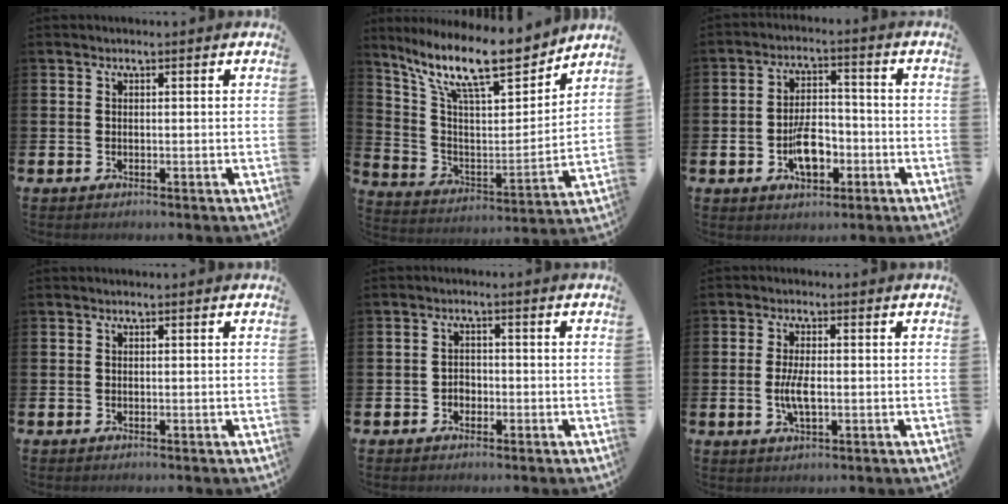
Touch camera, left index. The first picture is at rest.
{"total": 14.1, "force": [11.4, 3.4, 7.5], "torque": [-0.172, -0.071, 0.198]}
{"total": 6.6, "force": [-2.3, 3.8, 4.9], "torque": [-0.085, 0.011, -0.043]}
{"total": 0.0}
{"total": 1.8, "force": [-1.0, 1.5, 0.5], "torque": [-0.010, 0.003, -0.023]}
{"total": 4.0, "force": [-0.5, 1.4, 3.7], "torque": [-0.062, -0.006, -0.014]}